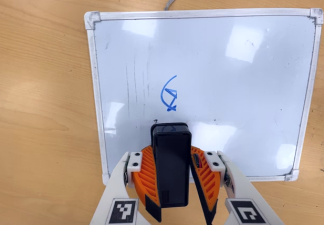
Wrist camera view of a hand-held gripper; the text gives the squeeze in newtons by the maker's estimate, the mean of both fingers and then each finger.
{"total": 8.6, "left": 8.9, "right": 8.2}